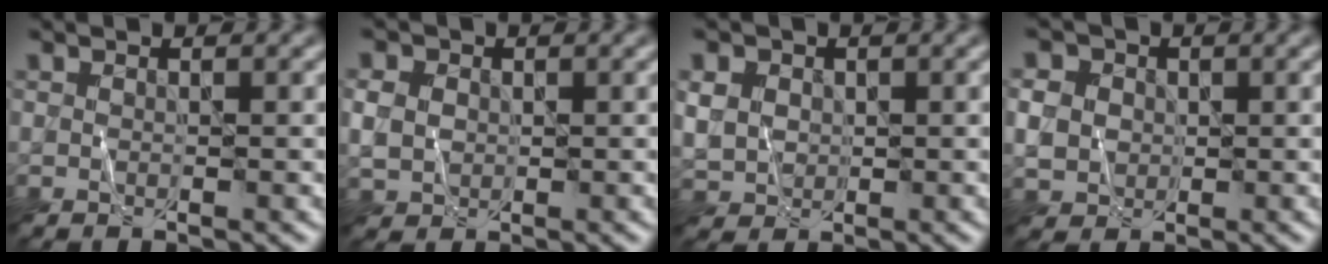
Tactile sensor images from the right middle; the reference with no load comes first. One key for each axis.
{"total": 2.8, "fx": 0.2, "fy": 2.4, "fz": 1.4, "tx": -0.037, "ty": 0.001, "tz": 0.005}
{"total": 3.7, "fx": 0.8, "fy": 3.2, "fz": 1.7, "tx": -0.047, "ty": 0.007, "tz": 0.015}
{"total": 3.4, "fx": 0.2, "fy": 3.1, "fz": 1.4, "tx": -0.035, "ty": 0.006, "tz": 0.002}